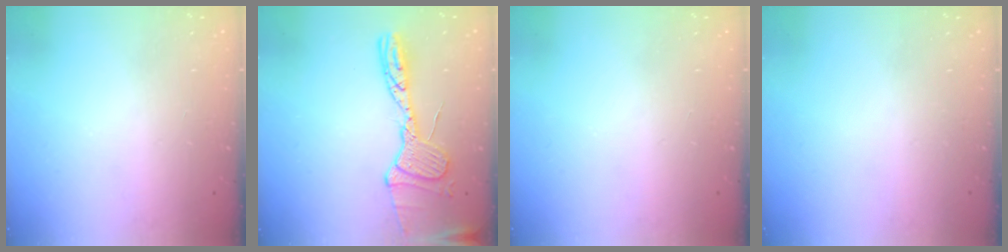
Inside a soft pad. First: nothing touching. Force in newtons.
{"total": 15.7, "press": 15.6, "slide": 1.4}
{"total": 0.0}
{"total": 0.0}